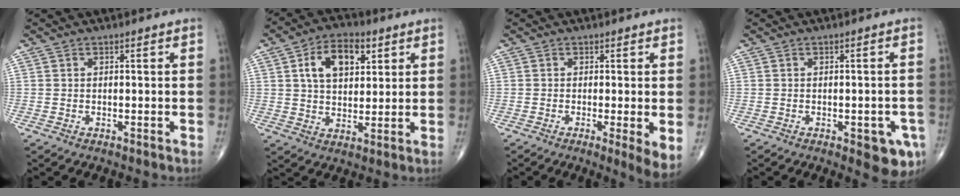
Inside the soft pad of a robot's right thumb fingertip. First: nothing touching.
{"total": 11.0, "force": [3.9, 6.7, 7.8], "torque": [-0.105, -0.003, 0.062]}
{"total": 4.6, "force": [-0.6, 0.7, 4.5], "torque": [-0.075, -0.017, -0.015]}
{"total": 6.5, "force": [-2.7, 2.6, 5.4], "torque": [-0.045, 0.001, -0.027]}